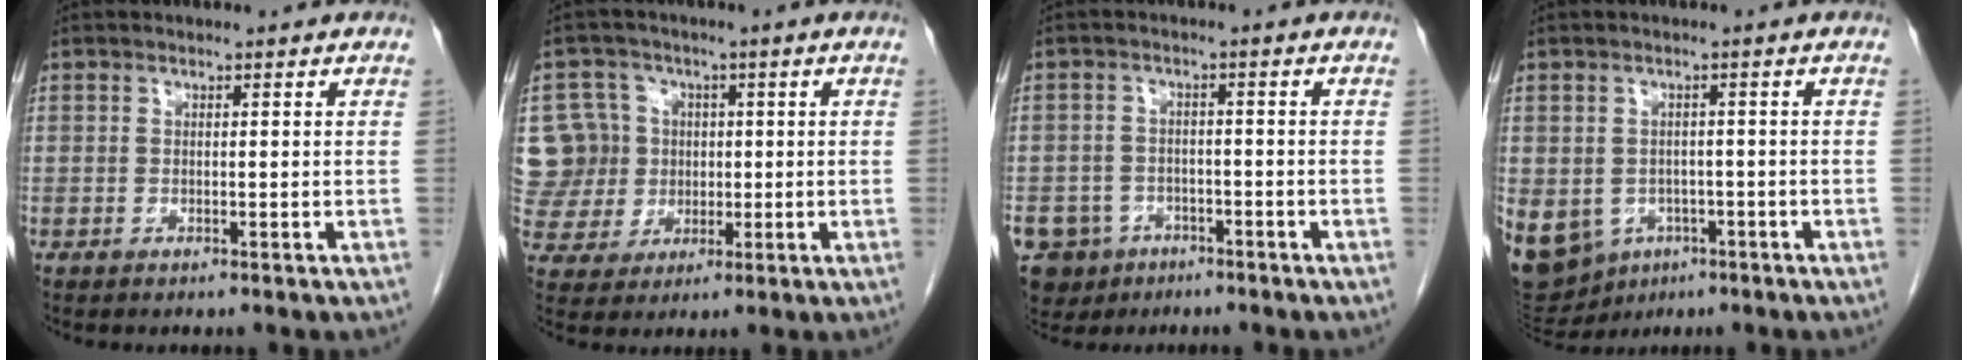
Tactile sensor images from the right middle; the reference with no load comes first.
{"total": 10.1, "force": [1.6, 9.9, 1.4], "torque": [-0.044, 0.038, 0.045]}
{"total": 8.4, "force": [-5.1, 6.4, 1.6], "torque": [-0.037, 0.004, -0.077]}
{"total": 22.2, "force": [-8.9, 18.2, 9.0], "torque": [-0.311, -0.008, -0.115]}